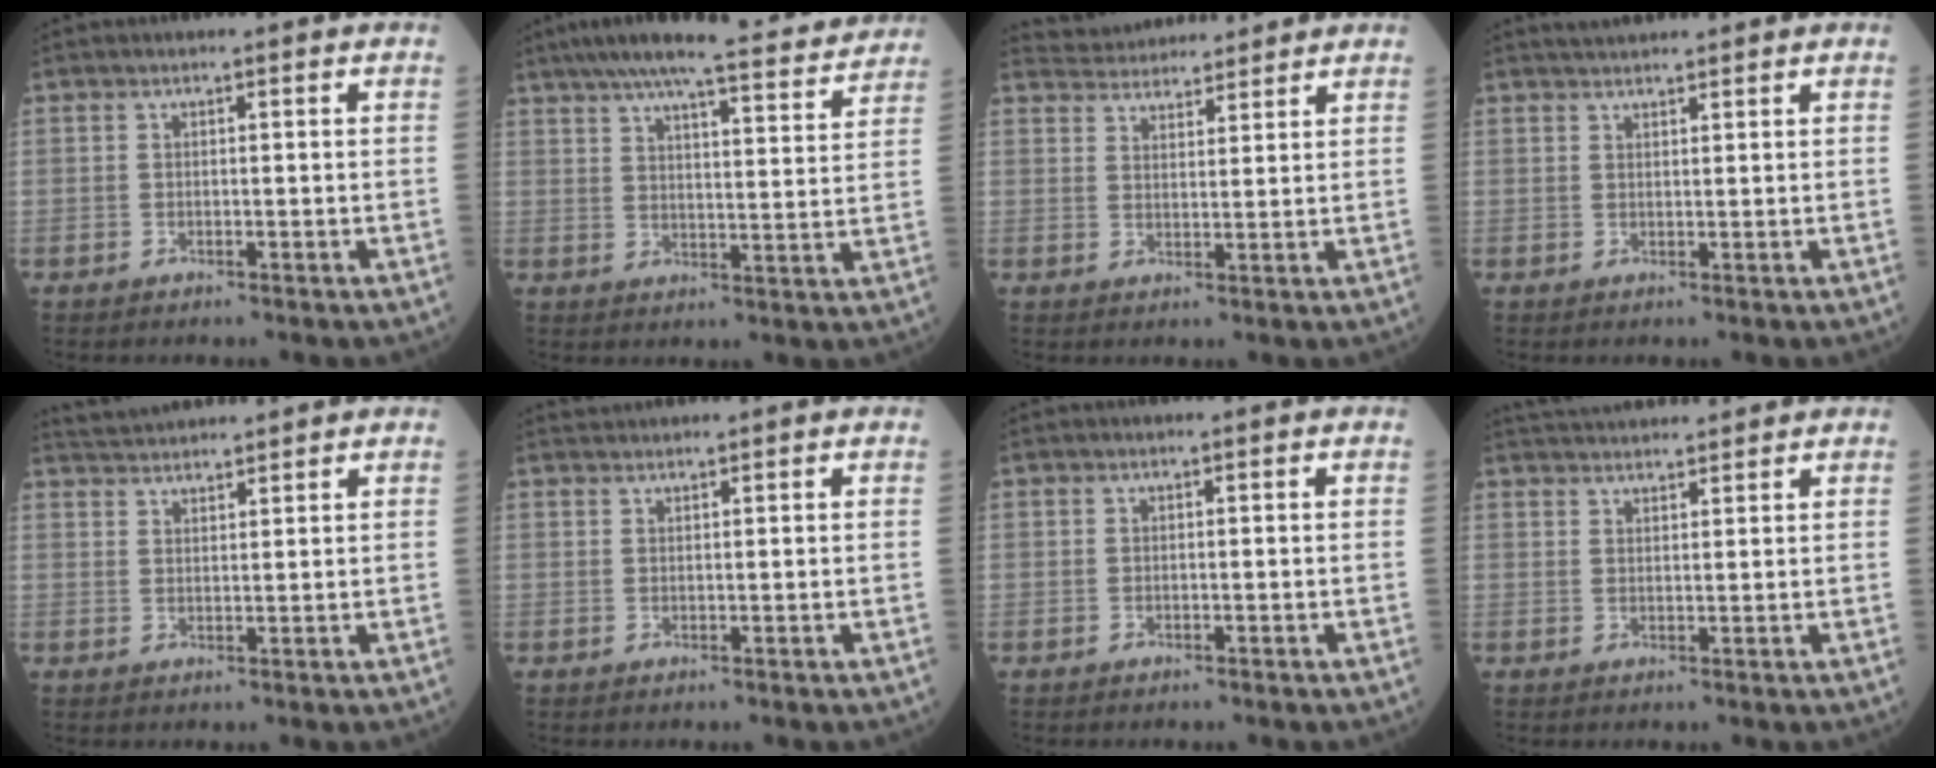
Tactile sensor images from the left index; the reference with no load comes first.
{"total": 19.1, "force": [17.1, 1.9, 8.2], "torque": [-0.127, 0.006, 0.225]}
{"total": 7.6, "force": [7.4, 1.5, 1.0], "torque": [-0.018, 0.028, 0.110]}
{"total": 2.8, "force": [2.6, 0.2, 0.9], "torque": [-0.014, 0.025, 0.046]}
{"total": 5.3, "force": [5.2, 0.0, 0.9], "torque": [-0.023, 0.035, 0.091]}
{"total": 1.3, "force": [1.3, -0.2, -0.1], "torque": [-0.002, 0.017, 0.031]}
{"total": 0.0}
{"total": 7.8, "force": [7.5, 0.8, 2.1], "torque": [-0.036, 0.035, 0.112]}